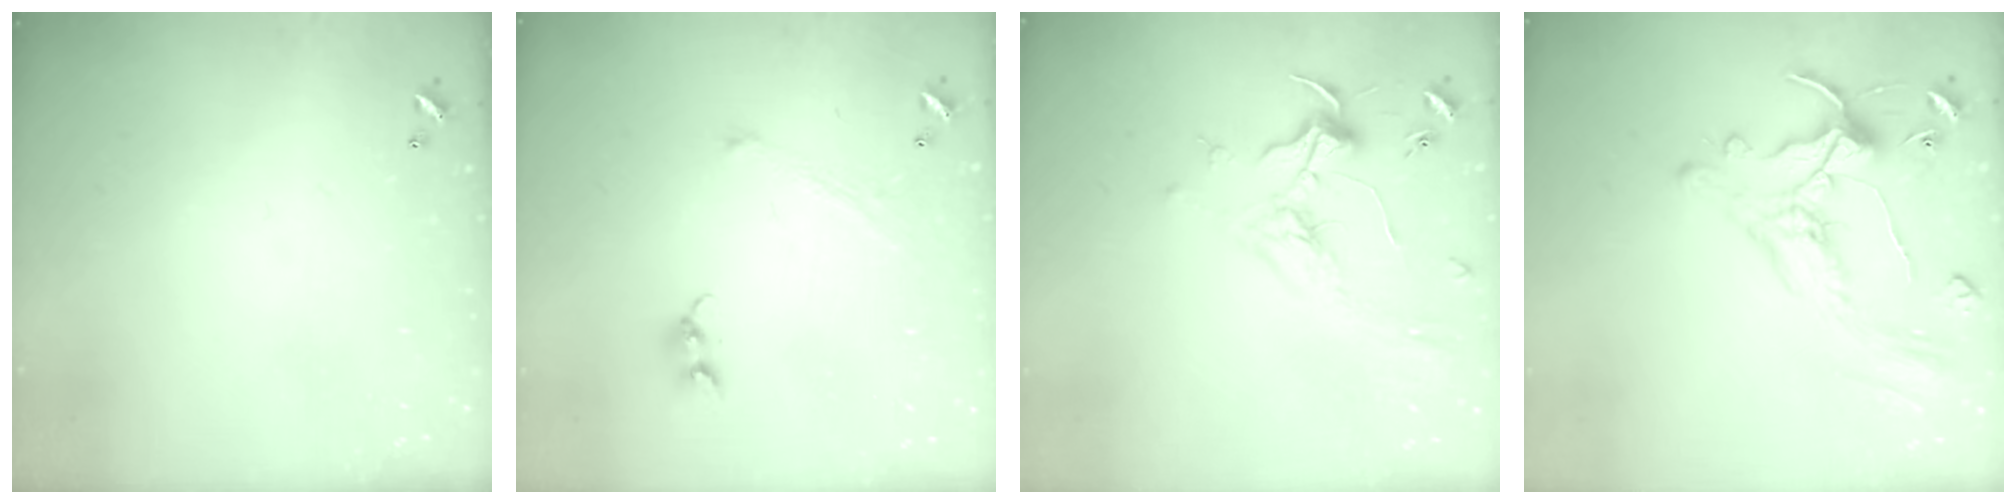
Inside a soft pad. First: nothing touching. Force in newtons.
{"total": 1.3, "press": 1.2, "slide": 0.5}
{"total": 1.8, "press": 1.6, "slide": 0.7}
{"total": 2.5, "press": 2.2, "slide": 1.2}